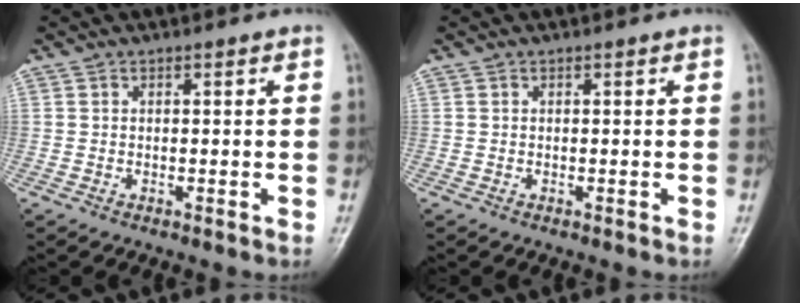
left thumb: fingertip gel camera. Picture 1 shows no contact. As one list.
[{"total": 0.0}]